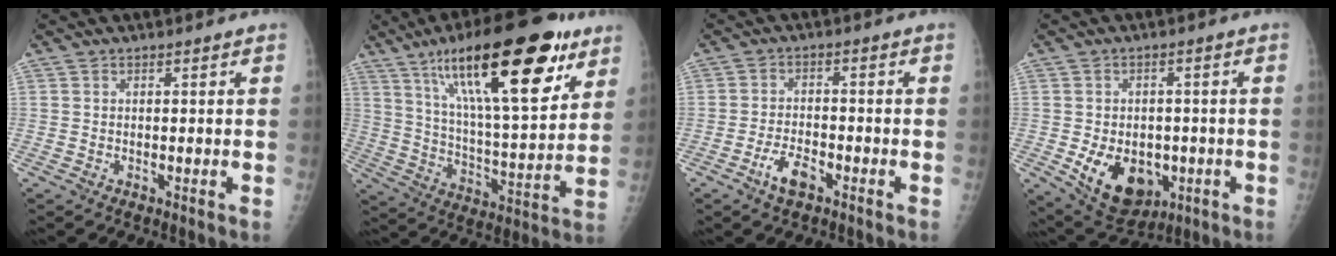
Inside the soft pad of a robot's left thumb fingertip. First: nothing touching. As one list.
[{"total": 27.1, "force": [14.8, 8.2, 21.2], "torque": [-0.317, -0.042, 0.244]}, {"total": 5.0, "force": [-3.0, 2.2, 3.3], "torque": [-0.061, 0.017, -0.052]}, {"total": 12.4, "force": [-3.2, 8.9, 8.0], "torque": [-0.099, 0.002, -0.025]}]